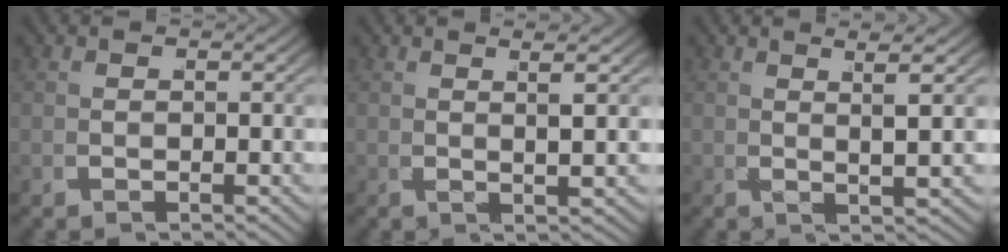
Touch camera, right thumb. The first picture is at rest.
{"total": 2.5, "force": [1.6, 0.1, 1.9], "torque": [-0.040, 0.002, 0.026]}
{"total": 3.2, "force": [2.0, 0.0, 2.5], "torque": [-0.049, 0.002, 0.034]}